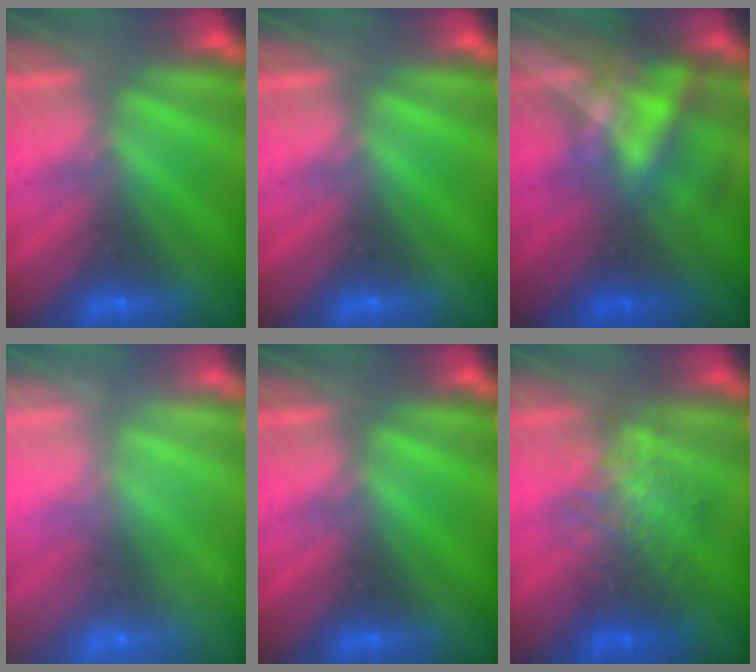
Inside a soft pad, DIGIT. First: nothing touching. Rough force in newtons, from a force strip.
{"total": 0.0}
{"total": 4.6}
{"total": 2.4}
{"total": 0.0}
{"total": 2.2}